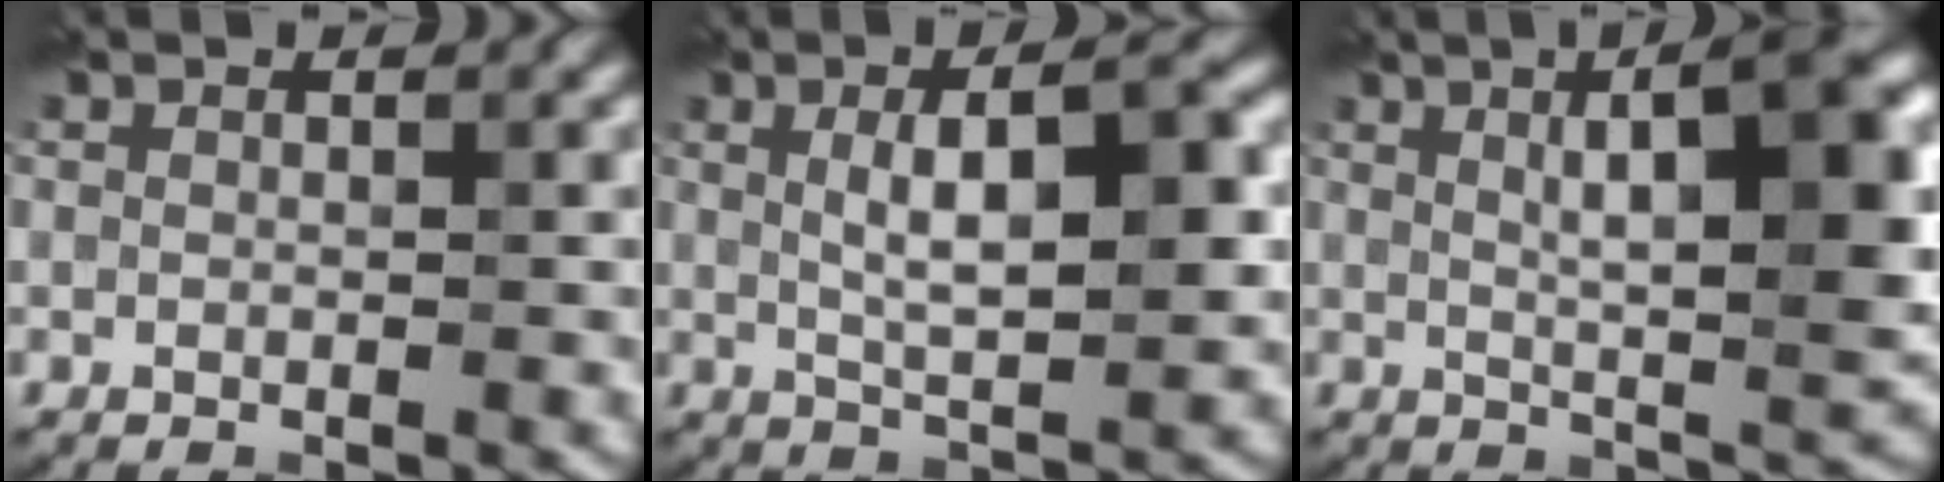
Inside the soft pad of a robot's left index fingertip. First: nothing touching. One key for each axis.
{"total": 6.3, "fx": 1.1, "fy": 1.7, "fz": 5.9, "tx": -0.093, "ty": 0.007, "tz": 0.016}
{"total": 9.9, "fx": 2.5, "fy": 2.3, "fz": 9.3, "tx": -0.116, "ty": 0.011, "tz": 0.036}